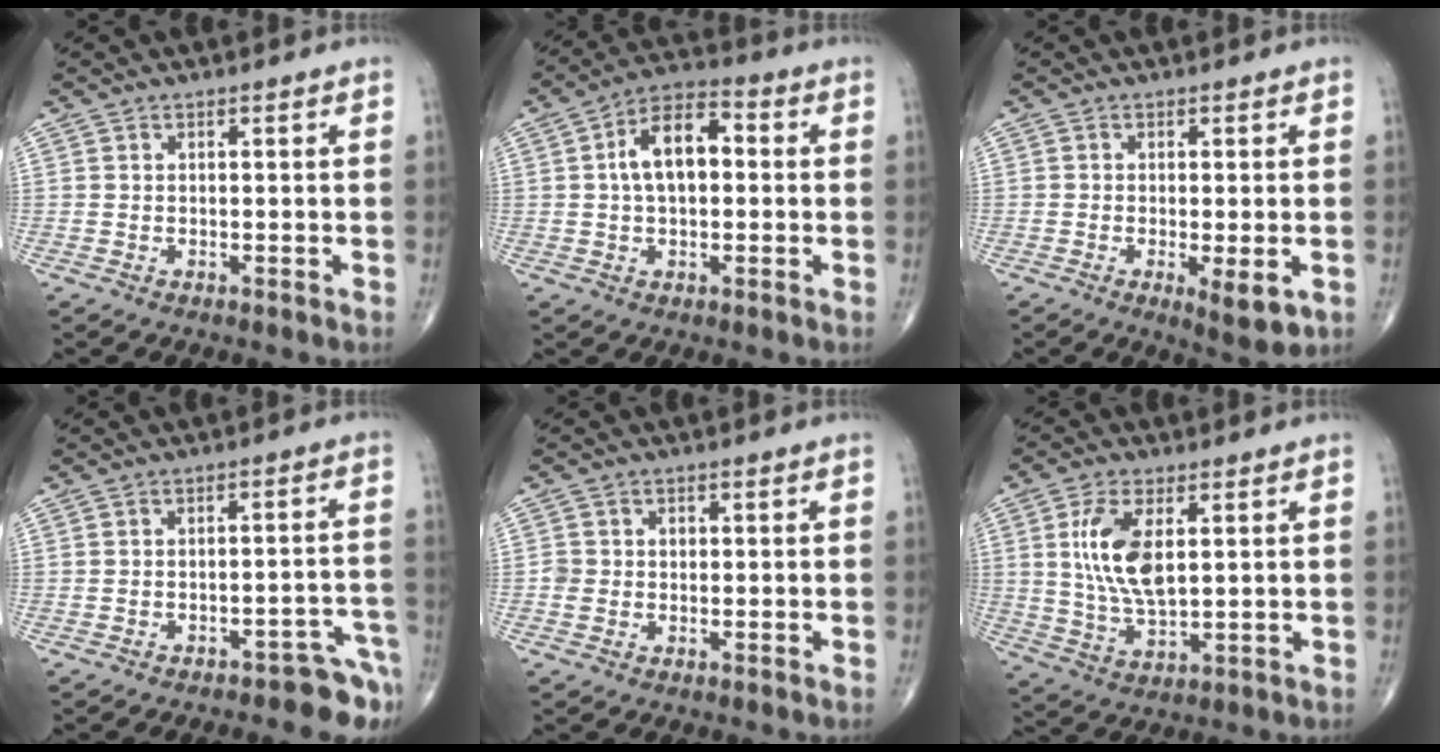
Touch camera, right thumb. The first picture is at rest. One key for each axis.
{"total": 10.8, "fx": 1.2, "fy": 6.1, "fz": 8.8, "tx": -0.145, "ty": 0.027, "tz": 0.012}
{"total": 5.8, "fx": -1.7, "fy": 1.8, "fz": 5.3, "tx": -0.083, "ty": -0.016, "tz": -0.024}
{"total": 8.4, "fx": -6.8, "fy": 3.2, "fz": 3.9, "tx": -0.017, "ty": 0.073, "tz": -0.086}
{"total": 2.5, "fx": -0.1, "fy": 2.3, "fz": 1.0, "tx": -0.008, "ty": 0.010, "tz": -0.001}
{"total": 11.3, "fx": 2.5, "fy": 5.4, "fz": 9.6, "tx": -0.189, "ty": -0.014, "tz": 0.053}